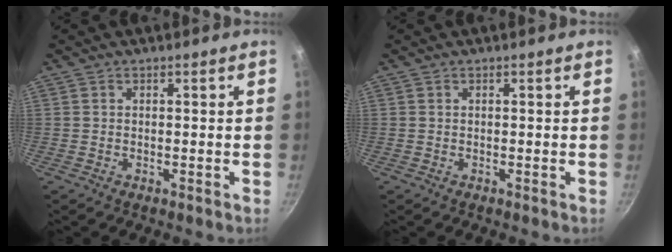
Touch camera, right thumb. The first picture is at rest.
{"total": 0.0}